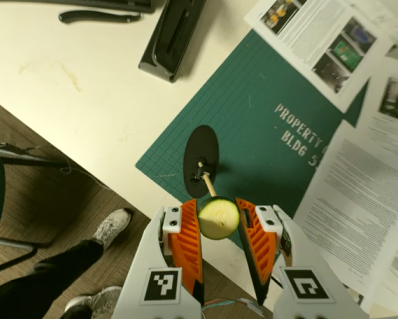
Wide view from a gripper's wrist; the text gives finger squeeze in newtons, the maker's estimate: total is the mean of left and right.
{"total": 10.6, "left": 10.5, "right": 10.7}